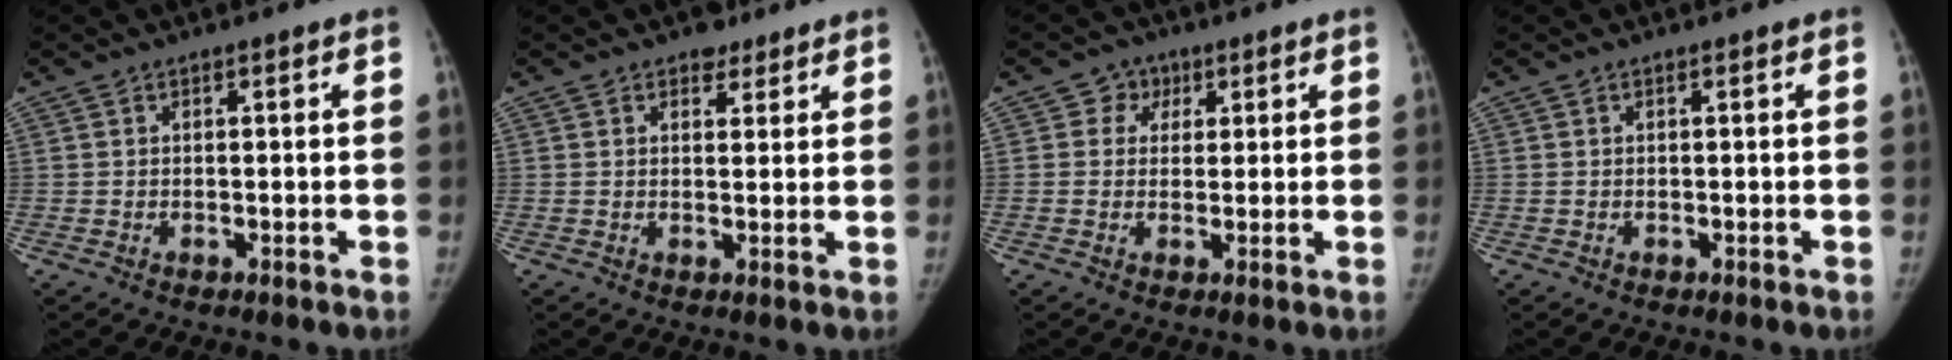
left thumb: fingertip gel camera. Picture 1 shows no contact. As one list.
[{"total": 3.2, "force": [2.3, 2.1, 0.9], "torque": [0.012, -0.012, 0.029]}, {"total": 3.8, "force": [1.4, 3.4, 0.7], "torque": [0.019, 0.002, 0.013]}, {"total": 0.0}]